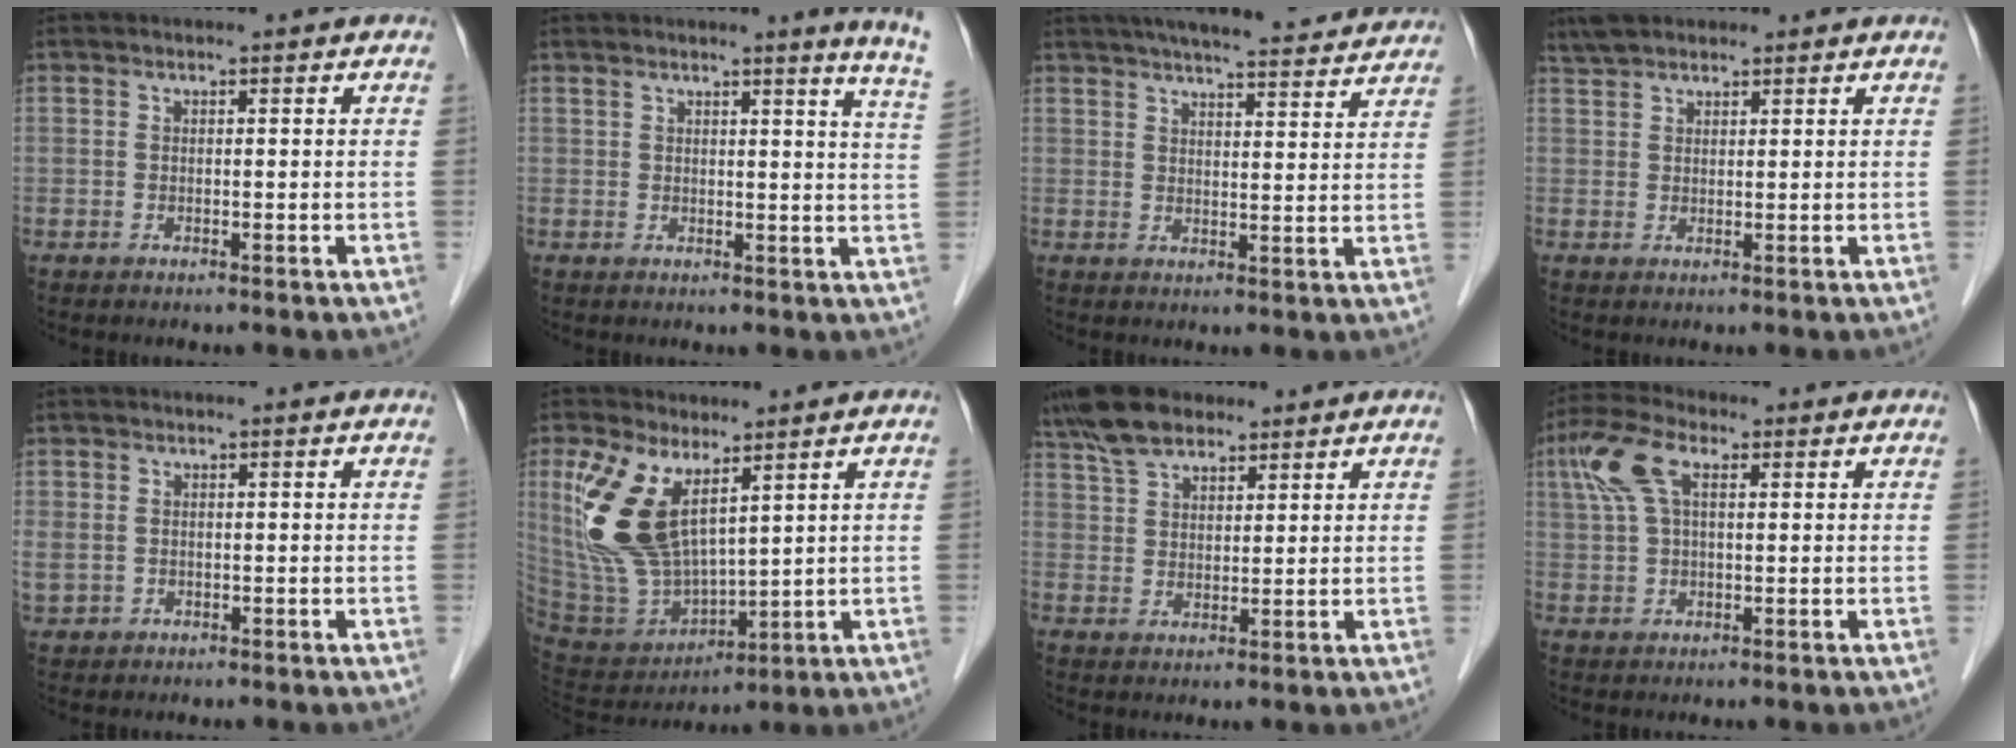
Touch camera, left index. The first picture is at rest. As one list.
[{"total": 7.4, "force": [6.4, -1.3, 3.6], "torque": [-0.038, -0.047, 0.049]}, {"total": 18.5, "force": [16.6, 2.6, 7.7], "torque": [-0.111, 0.030, 0.217]}, {"total": 4.8, "force": [4.0, 2.2, 1.5], "torque": [-0.035, 0.020, 0.078]}, {"total": 3.0, "force": [-0.2, 2.4, 1.8], "torque": [-0.062, 0.009, 0.007]}, {"total": 13.2, "force": [5.6, 5.3, 10.7], "torque": [-0.242, 0.002, 0.128]}, {"total": 8.1, "force": [6.3, 3.7, 3.4], "torque": [-0.074, 0.027, 0.123]}, {"total": 8.3, "force": [2.9, 3.4, 7.0], "torque": [-0.167, 0.028, 0.058]}]